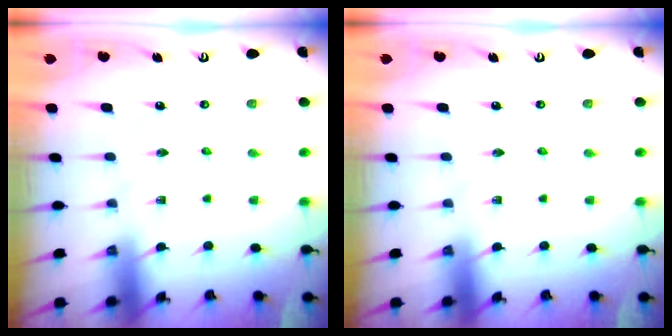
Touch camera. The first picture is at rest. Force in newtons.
{"total": 0.0}